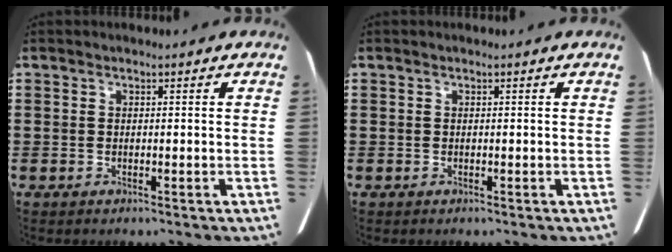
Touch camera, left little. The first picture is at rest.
{"total": 0.0}